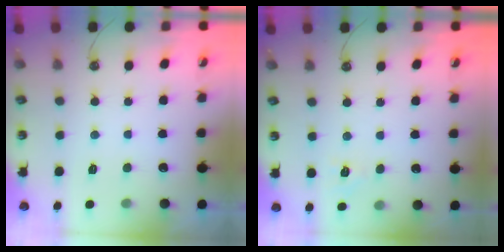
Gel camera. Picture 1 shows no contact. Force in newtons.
{"total": 5.9, "press": 5.9, "slide": 0.6}